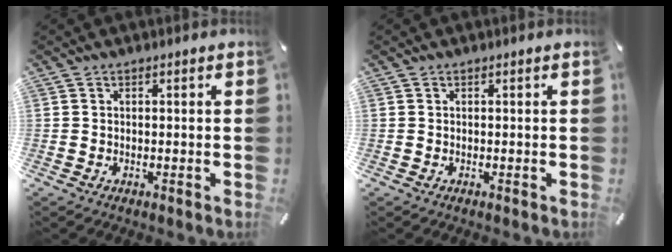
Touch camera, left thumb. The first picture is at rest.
{"total": 0.0}